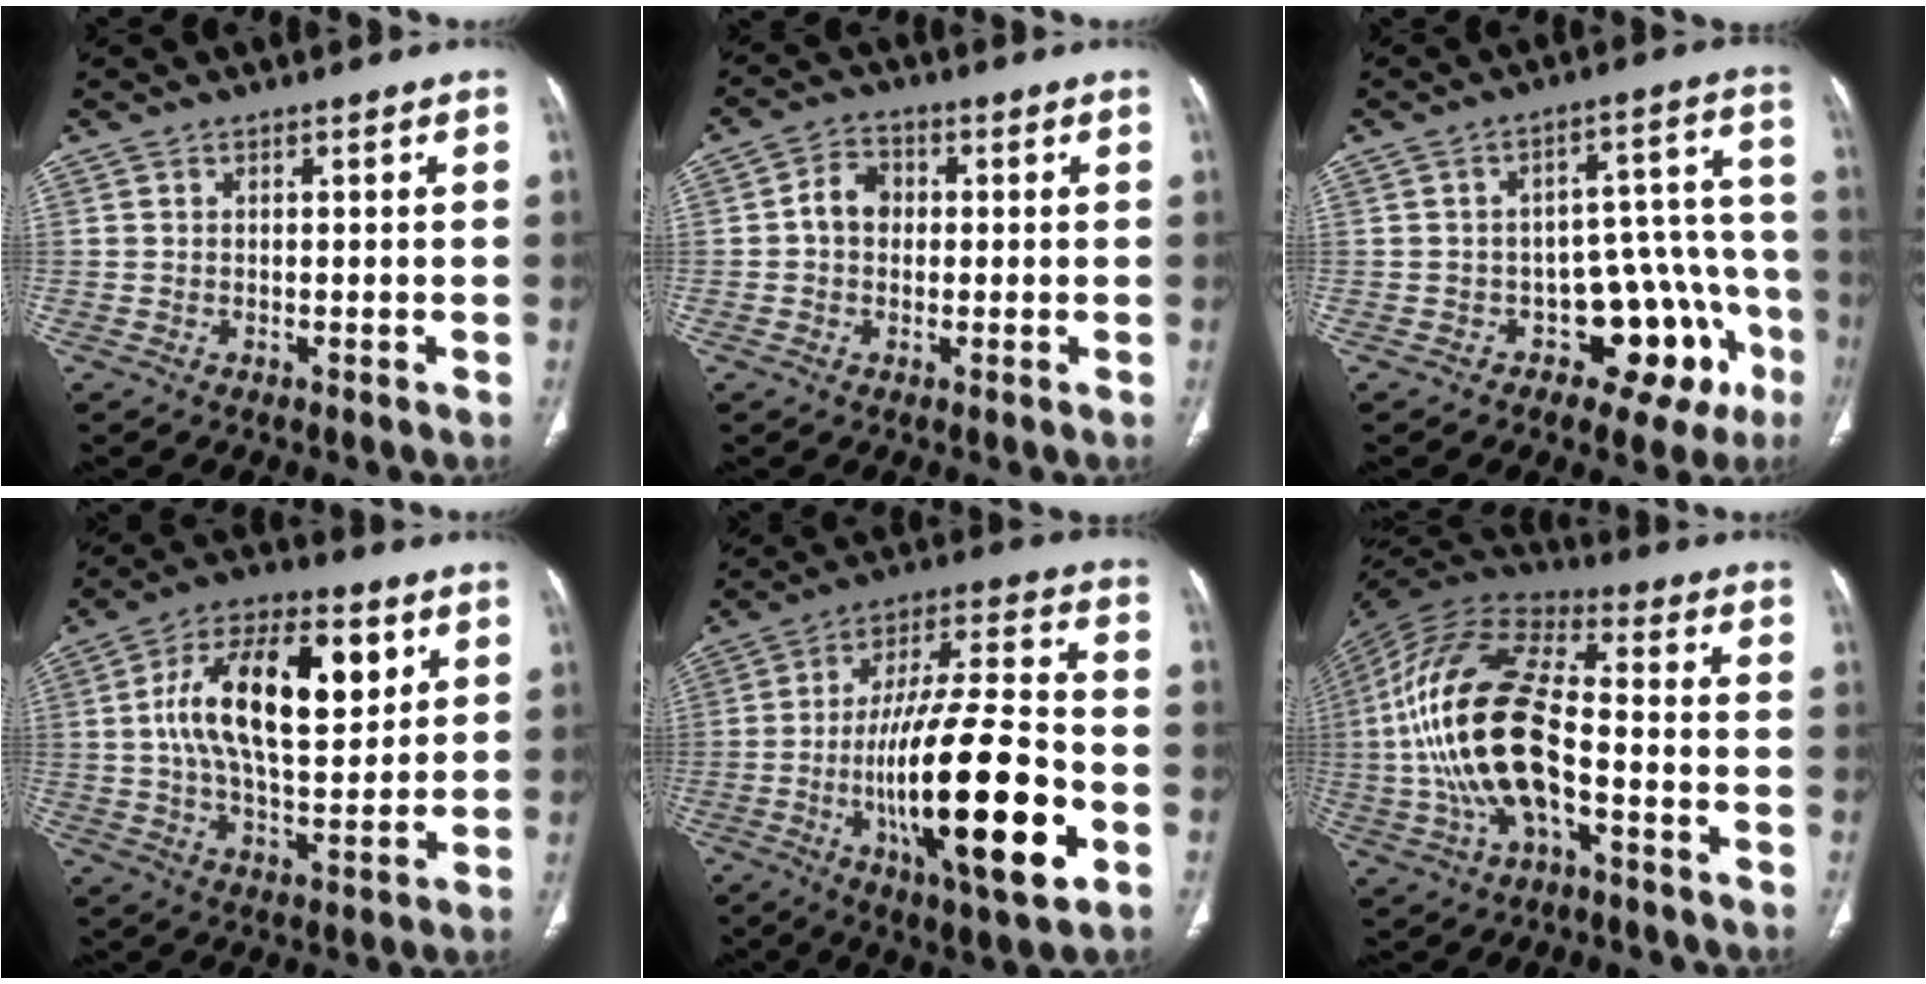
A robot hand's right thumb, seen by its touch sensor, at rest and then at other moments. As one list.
[{"total": 5.1, "force": [0.1, 4.2, 3.0], "torque": [-0.038, 0.015, -0.007]}, {"total": 15.7, "force": [-6.7, 9.1, 10.8], "torque": [-0.072, 0.065, -0.078]}, {"total": 20.0, "force": [5.3, 9.5, 16.7], "torque": [-0.259, -0.003, 0.084]}, {"total": 26.2, "force": [-7.1, 7.2, 24.2], "torque": [-0.411, 0.017, -0.102]}, {"total": 21.4, "force": [-3.5, 9.8, 18.6], "torque": [-0.385, 0.030, -0.065]}]